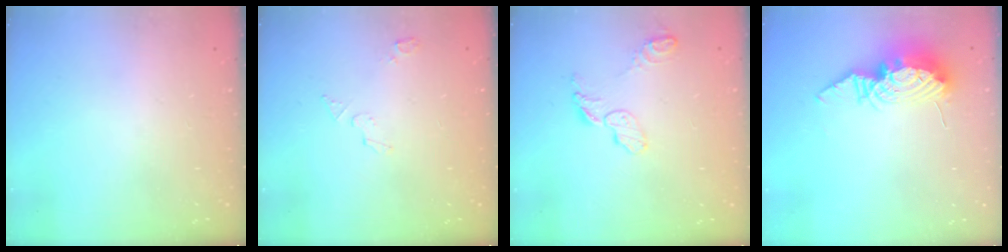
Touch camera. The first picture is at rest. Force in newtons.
{"total": 4.9, "press": 4.8, "slide": 0.5}
{"total": 8.1, "press": 8.0, "slide": 0.5}
{"total": 11.8, "press": 11.7, "slide": 1.1}